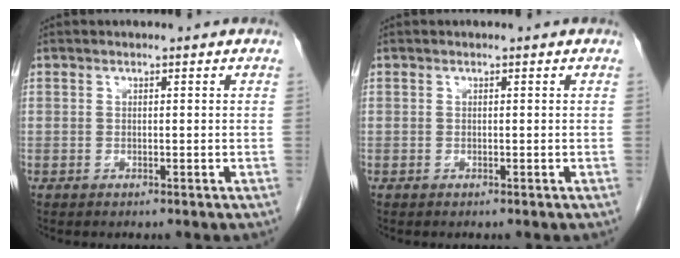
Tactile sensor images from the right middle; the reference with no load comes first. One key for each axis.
{"total": 0.0}